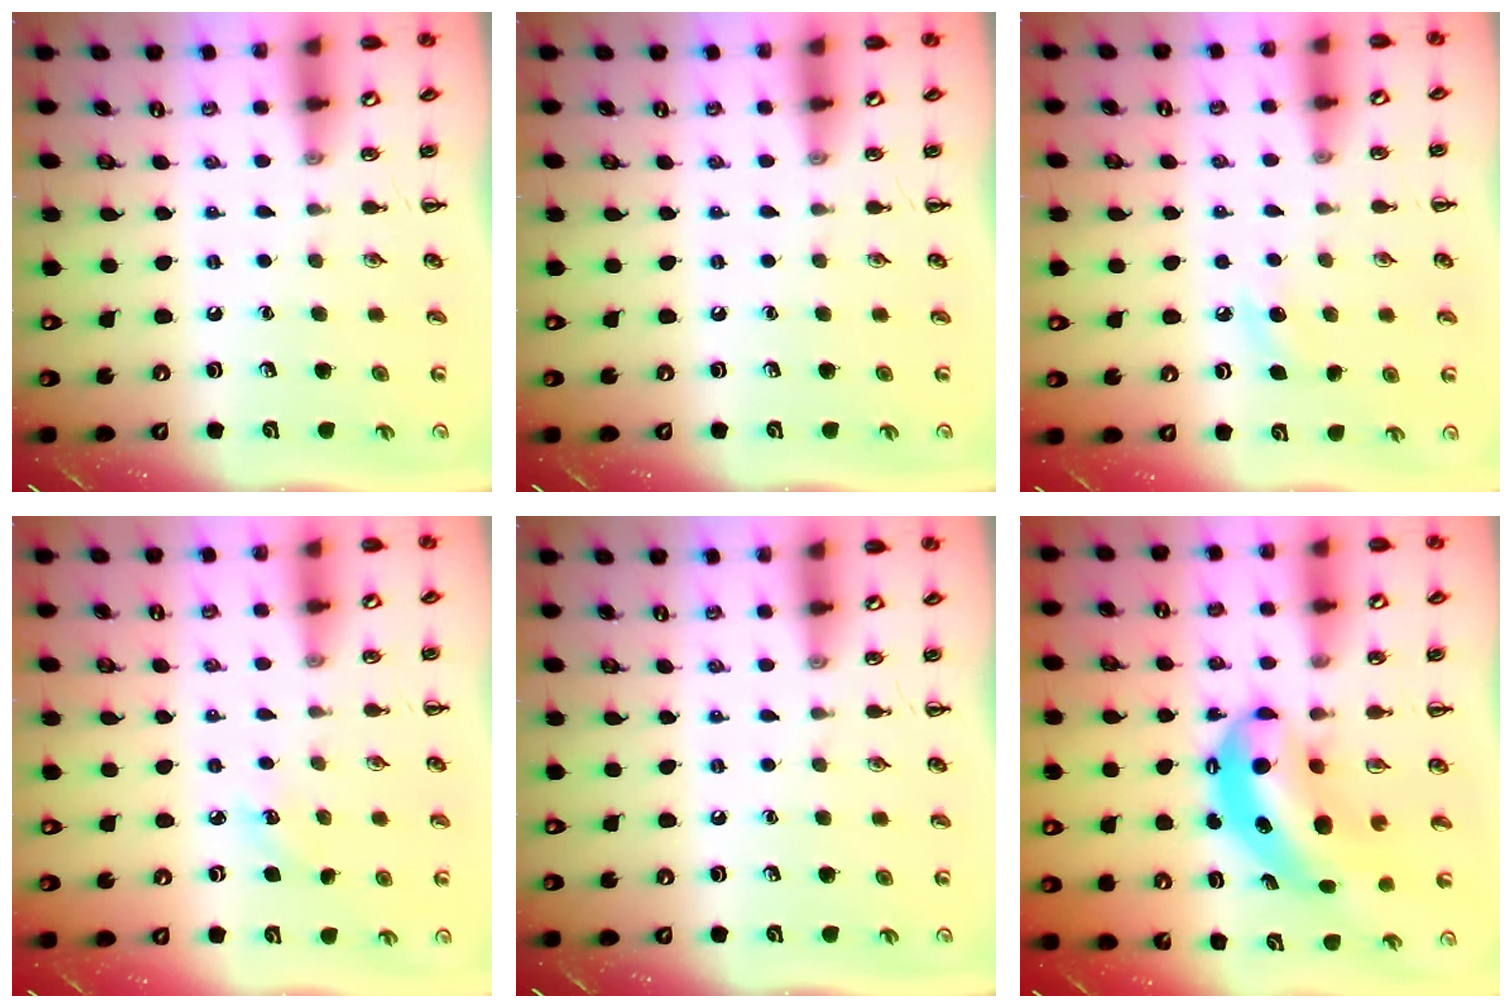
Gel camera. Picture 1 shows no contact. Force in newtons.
{"total": 0.0}
{"total": 5.5, "press": 5.3, "slide": 1.6}
{"total": 3.9, "press": 3.7, "slide": 1.1}
{"total": 0.0}
{"total": 9.2, "press": 8.9, "slide": 2.0}